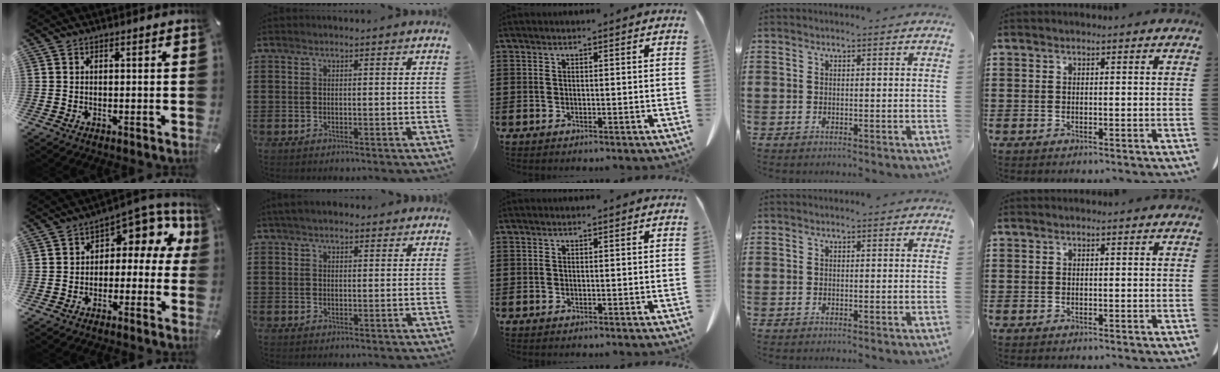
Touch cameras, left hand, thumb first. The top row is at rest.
{"thumb": {"total": 7.8, "force": [2.7, 5.1, 5.3], "torque": [-0.068, -0.023, 0.046]}, "index": {"total": 2.4, "force": [2.0, 0.9, 1.2], "torque": [-0.027, 0.006, 0.036]}}